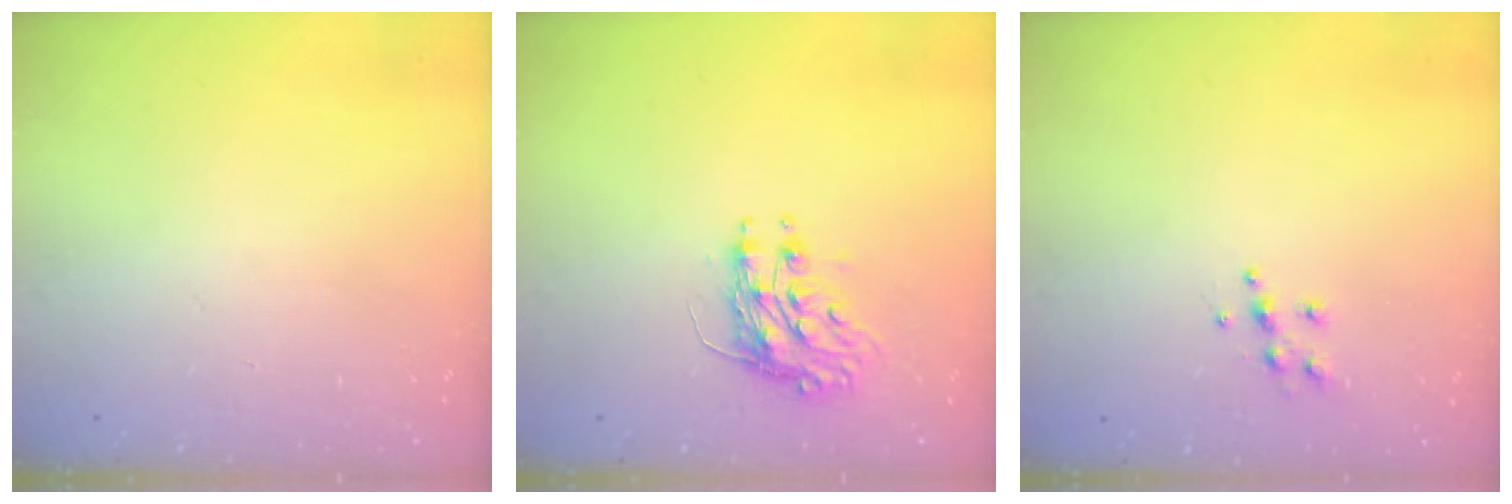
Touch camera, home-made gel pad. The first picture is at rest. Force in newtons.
{"total": 8.7, "press": 8.7, "slide": 0.5}
{"total": 5.7, "press": 5.7, "slide": 0.6}